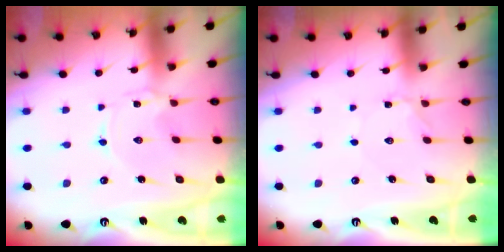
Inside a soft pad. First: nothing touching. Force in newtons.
{"total": 1.6, "press": 1.6, "slide": 0.2}